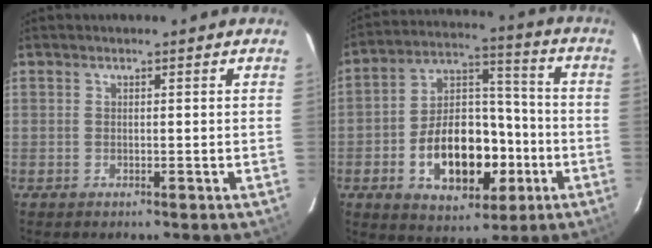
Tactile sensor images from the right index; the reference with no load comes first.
{"total": 17.1, "force": [-5.5, 10.5, 12.4], "torque": [-0.229, 0.036, -0.068]}